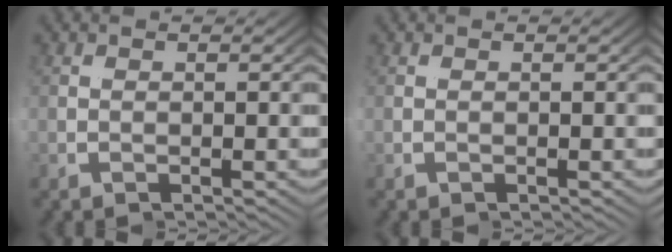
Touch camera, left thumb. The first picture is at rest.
{"total": 0.0}